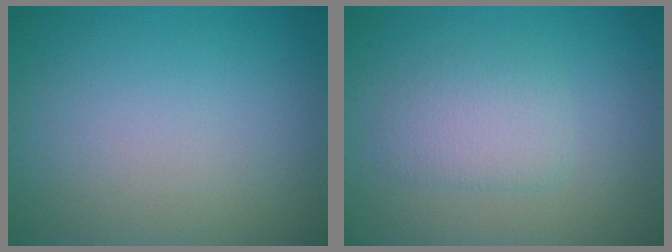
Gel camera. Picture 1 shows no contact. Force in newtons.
{"total": 2.4, "press": 2.4, "slide": 0.4}